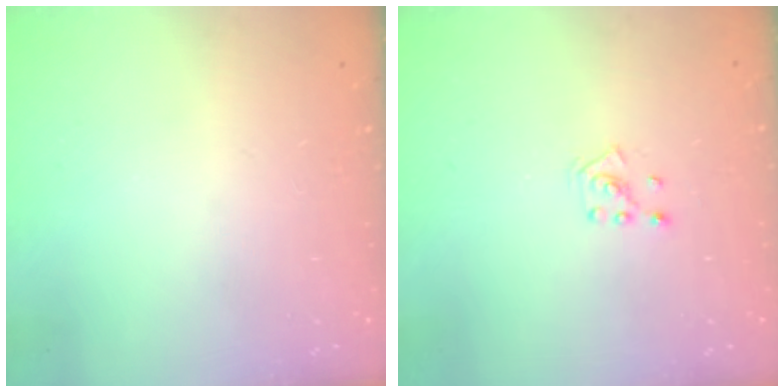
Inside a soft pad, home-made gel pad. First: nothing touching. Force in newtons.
{"total": 2.8, "press": 2.8, "slide": 0.2}